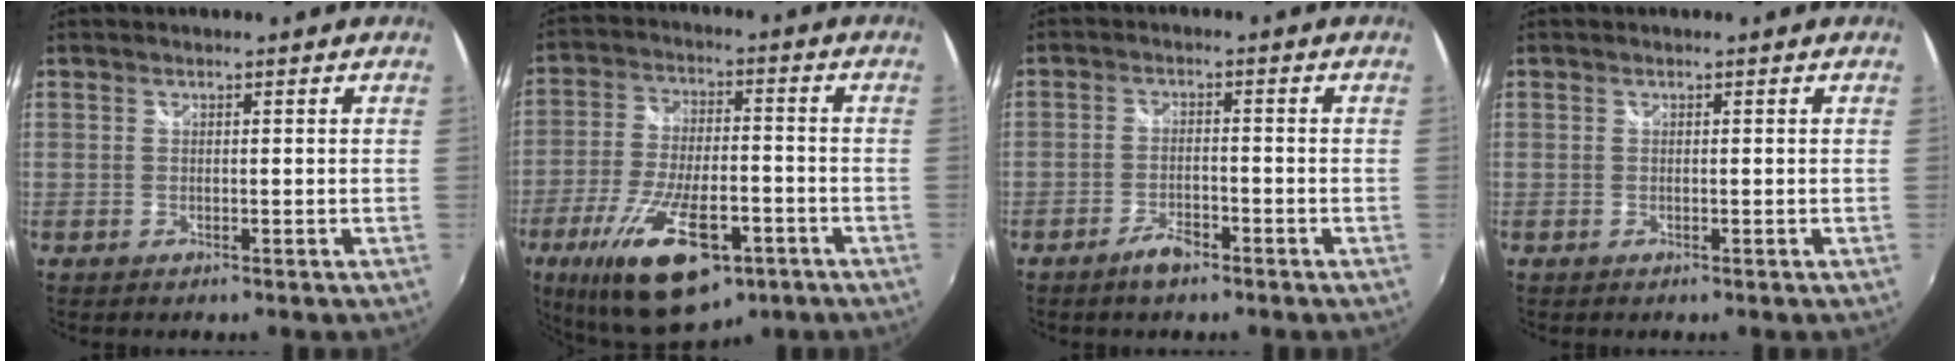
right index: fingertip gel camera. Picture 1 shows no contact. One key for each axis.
{"total": 20.0, "fx": -10.4, "fy": 8.3, "fz": 15.0, "tx": -0.296, "ty": -0.036, "tz": -0.164}
{"total": 4.0, "fx": -2.9, "fy": 1.2, "fz": 2.4, "tx": -0.058, "ty": -0.002, "tz": -0.053}
{"total": 0.0}